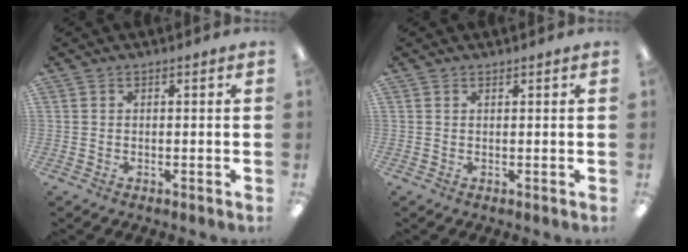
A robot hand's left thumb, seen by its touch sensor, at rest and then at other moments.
{"total": 0.5, "force": [0.5, 0.0, 0.0], "torque": [-0.001, 0.000, 0.009]}